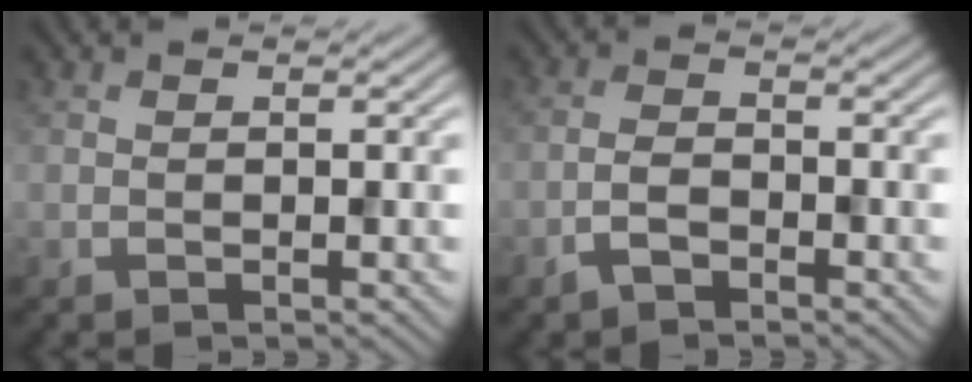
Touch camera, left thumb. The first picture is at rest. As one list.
[{"total": 2.5, "force": [-1.8, 1.0, 1.4], "torque": [-0.029, 0.003, -0.043]}]